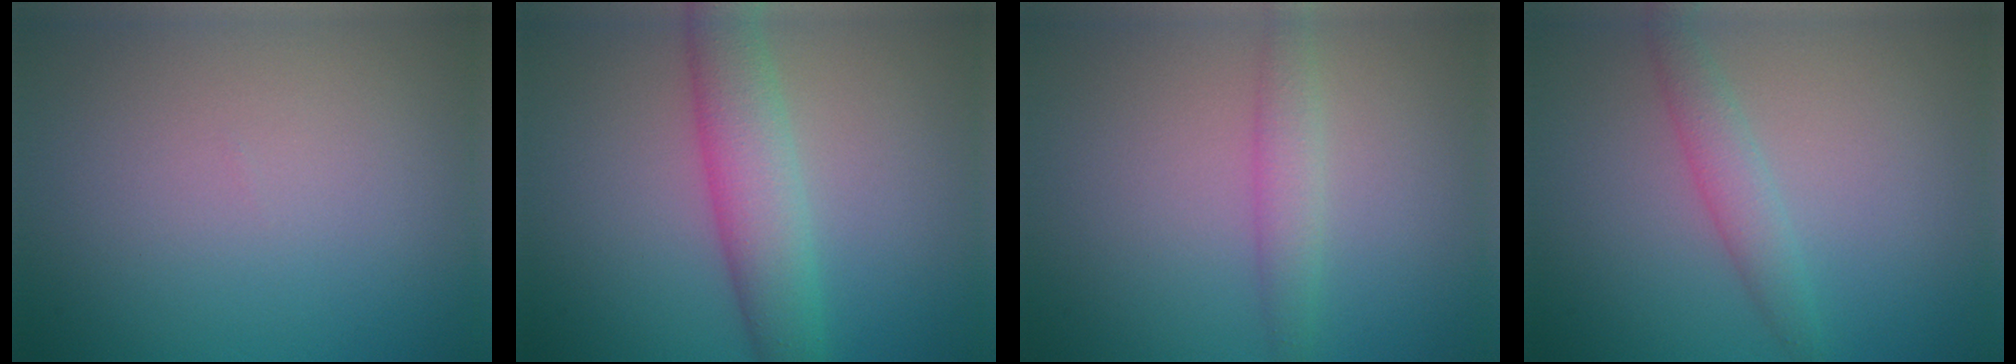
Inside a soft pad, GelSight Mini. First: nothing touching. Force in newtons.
{"total": 4.9, "press": 4.9, "slide": 0.1}
{"total": 2.1, "press": 2.1, "slide": 0.0}
{"total": 2.1, "press": 2.1, "slide": 0.0}